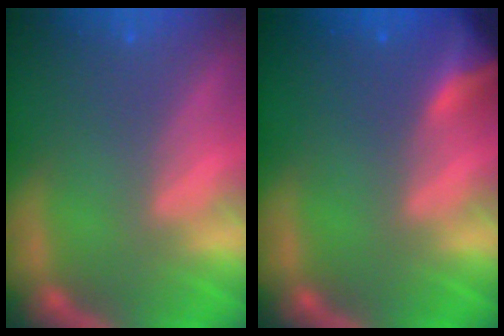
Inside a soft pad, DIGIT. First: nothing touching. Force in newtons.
{"total": 4.4}